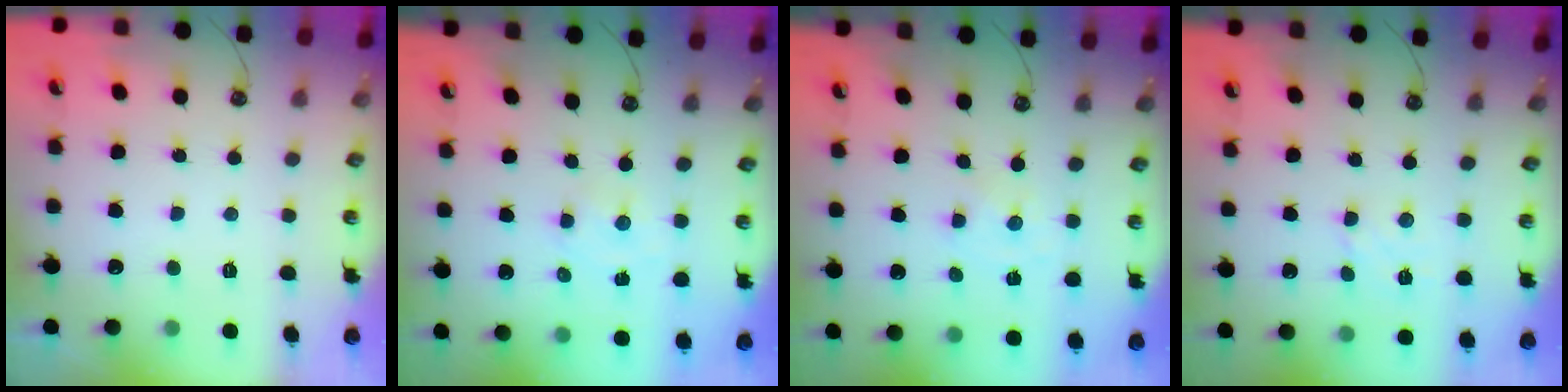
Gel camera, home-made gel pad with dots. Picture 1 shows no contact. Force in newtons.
{"total": 1.8, "press": 1.8, "slide": 0.3}
{"total": 0.0}
{"total": 2.7, "press": 2.7, "slide": 0.4}